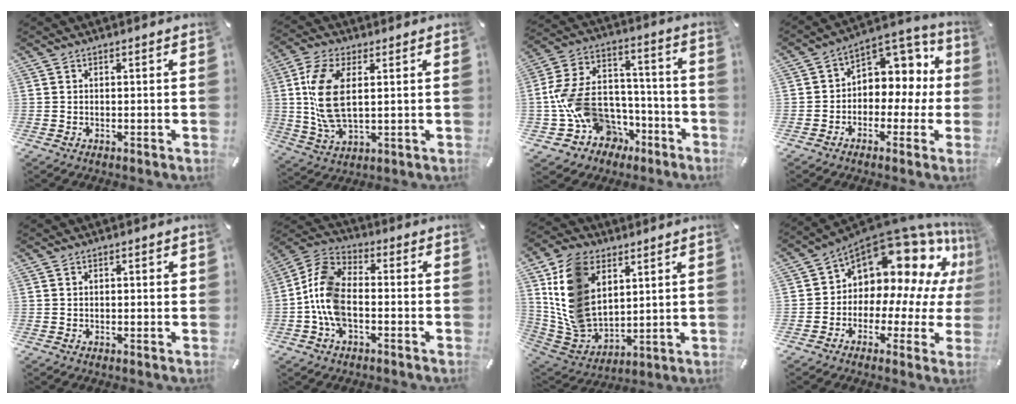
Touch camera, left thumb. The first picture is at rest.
{"total": 11.7, "force": [2.1, 6.2, 9.8], "torque": [-0.216, -0.008, 0.037]}
{"total": 16.9, "force": [-4.4, 13.7, 8.9], "torque": [-0.174, 0.011, -0.063]}
{"total": 7.8, "force": [1.4, 6.9, 3.4], "torque": [-0.046, -0.015, 0.028]}
{"total": 0.8, "force": [0.1, 0.3, 0.7], "torque": [-0.012, 0.003, 0.001]}
{"total": 10.3, "force": [-3.4, 6.2, 7.5], "torque": [-0.175, 0.006, -0.064]}
{"total": 15.7, "force": [5.9, 11.6, 8.8], "torque": [-0.201, -0.019, 0.118]}
{"total": 15.6, "force": [9.9, 9.0, 8.0], "torque": [-0.119, -0.097, 0.168]}